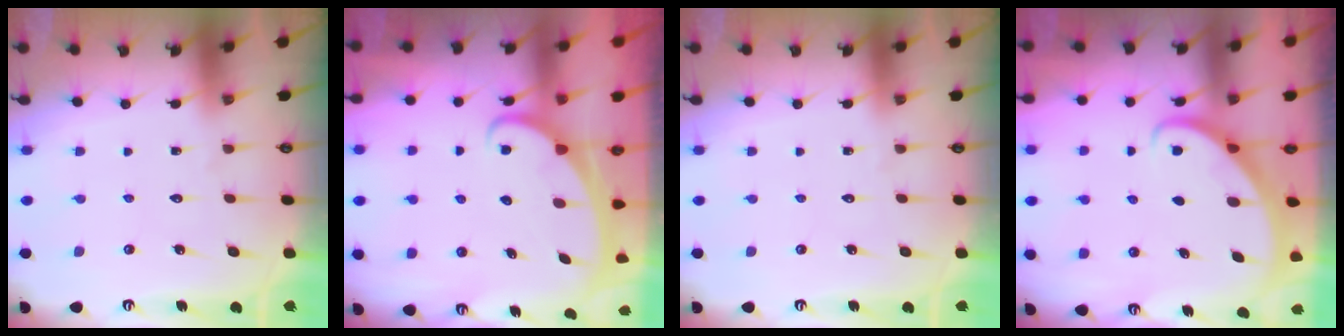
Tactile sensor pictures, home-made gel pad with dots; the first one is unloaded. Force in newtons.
{"total": 2.1, "press": 2.1, "slide": 0.2}
{"total": 0.0}
{"total": 2.7, "press": 2.7, "slide": 0.2}